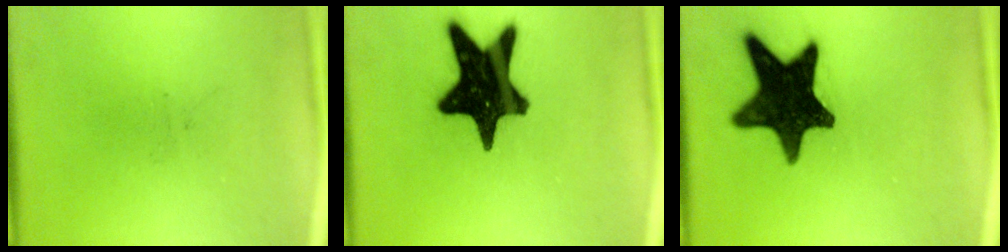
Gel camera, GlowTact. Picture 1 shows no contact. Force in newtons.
{"total": 19.1}
{"total": 17.1}